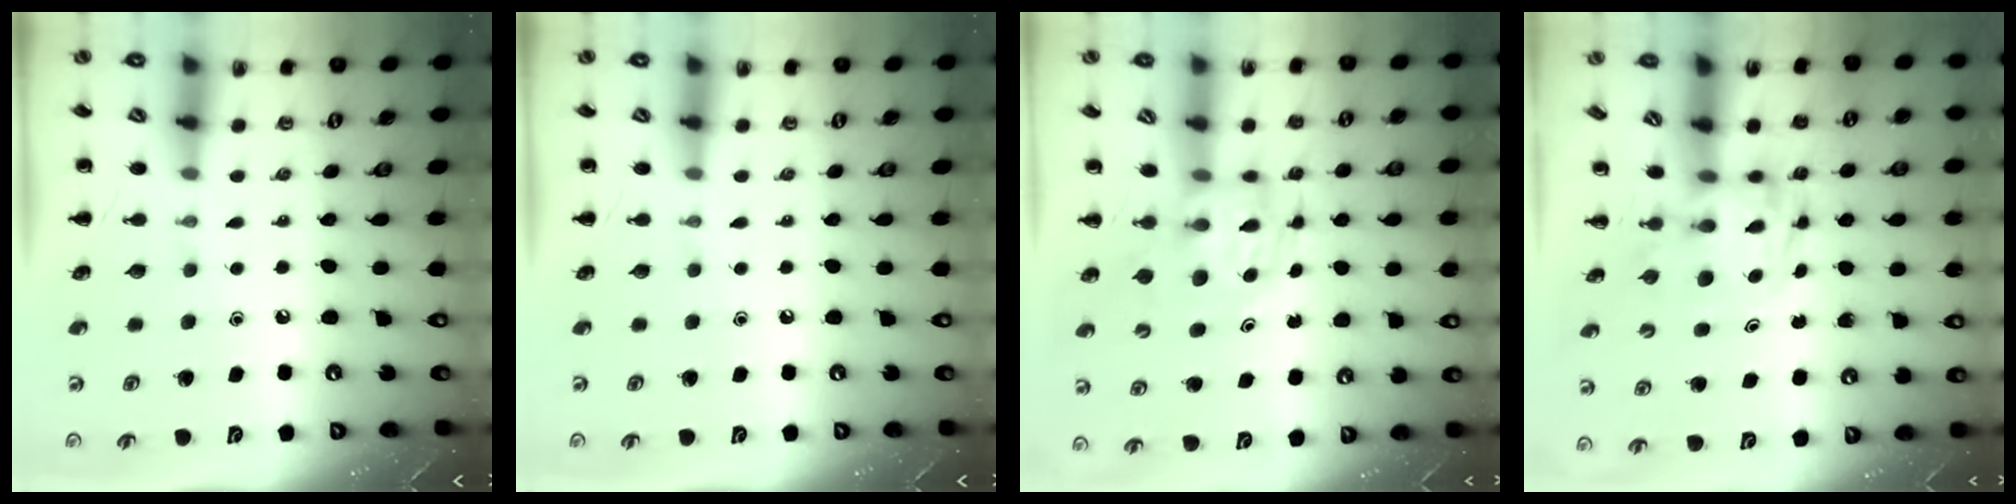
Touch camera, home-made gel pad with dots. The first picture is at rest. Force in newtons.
{"total": 0.0}
{"total": 5.5, "press": 5.3, "slide": 1.4}
{"total": 2.9, "press": 2.9, "slide": 0.5}